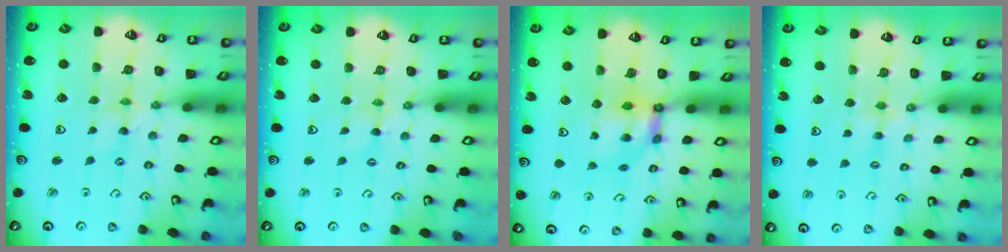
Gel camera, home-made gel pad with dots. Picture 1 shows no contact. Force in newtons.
{"total": 2.1, "press": 2.1, "slide": 0.4}
{"total": 6.4, "press": 6.4, "slide": 0.6}
{"total": 2.8, "press": 2.8, "slide": 0.4}